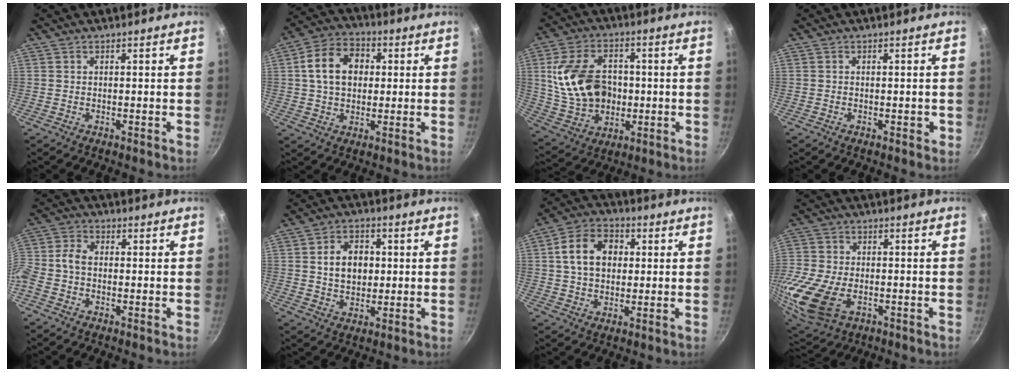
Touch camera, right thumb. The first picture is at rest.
{"total": 11.6, "force": [1.9, 8.6, 7.6], "torque": [-0.109, 0.018, 0.021]}
{"total": 17.2, "force": [0.8, 12.6, 11.7], "torque": [-0.196, 0.012, 0.029]}
{"total": 1.0, "force": [-0.3, 0.7, 0.7], "torque": [-0.006, 0.004, -0.004]}
{"total": 5.8, "force": [-1.4, 4.0, 4.0], "torque": [-0.093, 0.026, -0.044]}
{"total": 8.4, "force": [1.0, 6.2, 5.5], "torque": [-0.068, 0.006, 0.016]}
{"total": 10.9, "force": [1.7, 8.1, 7.1], "torque": [-0.099, 0.018, 0.019]}
{"total": 17.8, "force": [-5.2, 11.4, 12.5], "torque": [-0.290, -0.008, -0.095]}